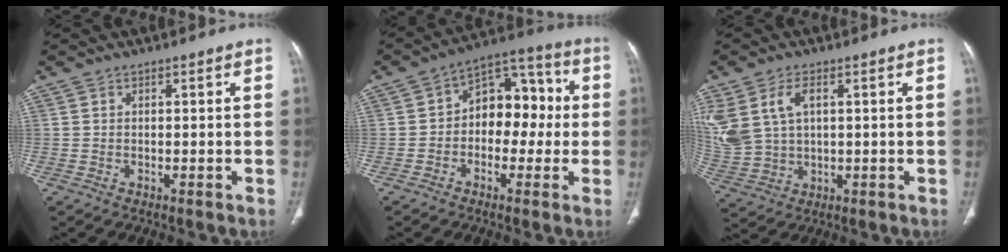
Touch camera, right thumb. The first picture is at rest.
{"total": 12.0, "force": [-0.3, 8.2, 8.8], "torque": [-0.075, 0.041, -0.020]}
{"total": 12.3, "force": [3.6, 7.9, 8.6], "torque": [-0.211, 0.000, 0.085]}